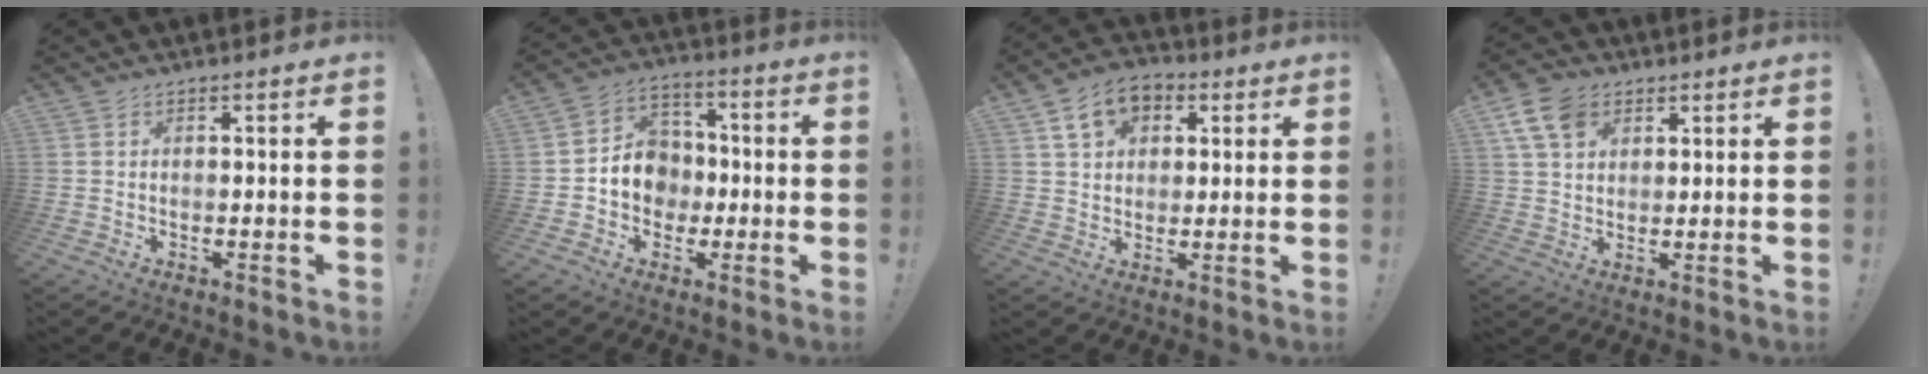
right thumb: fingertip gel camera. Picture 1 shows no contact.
{"total": 10.1, "force": [-1.9, 9.2, 3.8], "torque": [-0.052, 0.013, -0.030]}
{"total": 10.1, "force": [4.6, 7.5, 4.9], "torque": [-0.073, -0.007, 0.088]}
{"total": 9.7, "force": [4.8, 6.7, 5.0], "torque": [-0.090, -0.008, 0.094]}